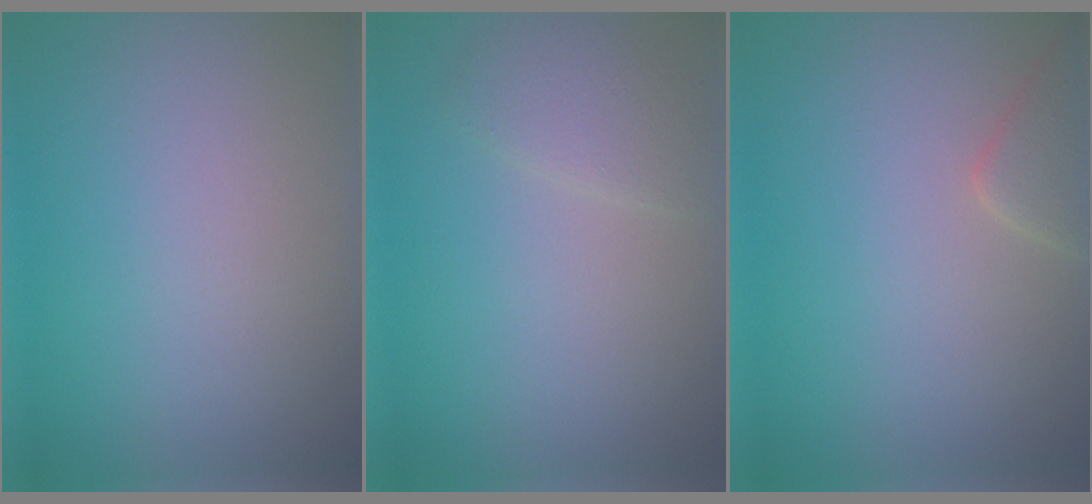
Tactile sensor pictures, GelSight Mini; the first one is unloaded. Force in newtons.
{"total": 1.9, "press": 1.9, "slide": 0.1}
{"total": 1.9, "press": 1.9, "slide": 0.2}